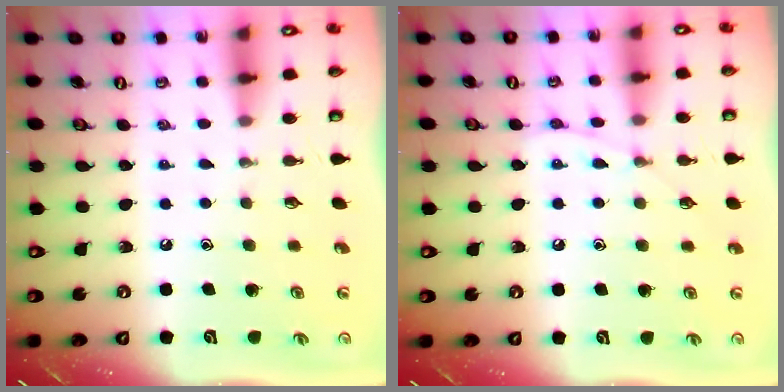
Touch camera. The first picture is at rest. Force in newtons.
{"total": 4.1, "press": 4.0, "slide": 0.5}